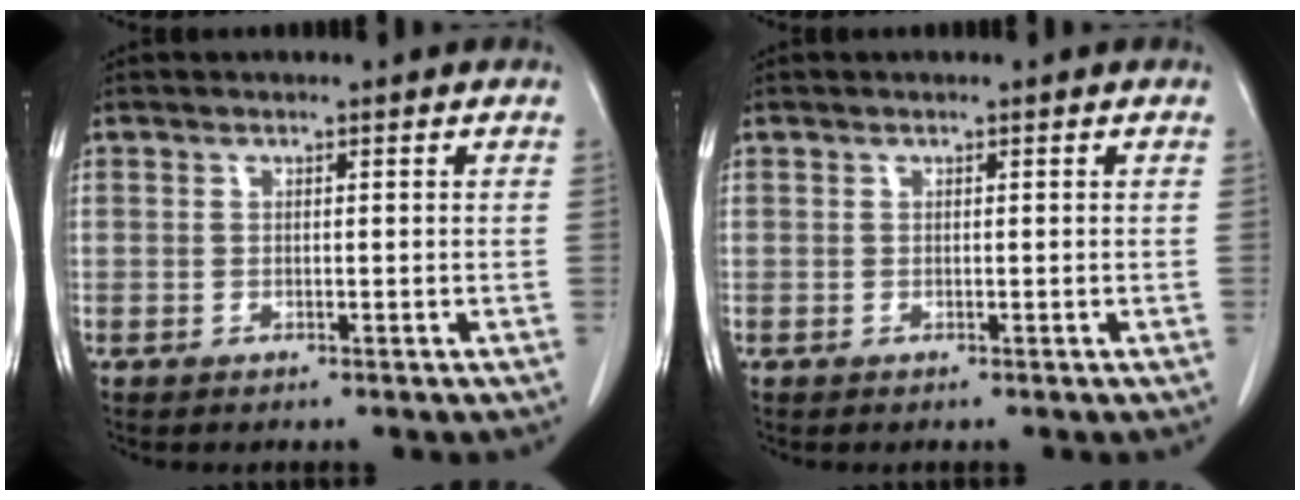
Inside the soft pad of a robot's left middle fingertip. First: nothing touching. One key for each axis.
{"total": 0.0}